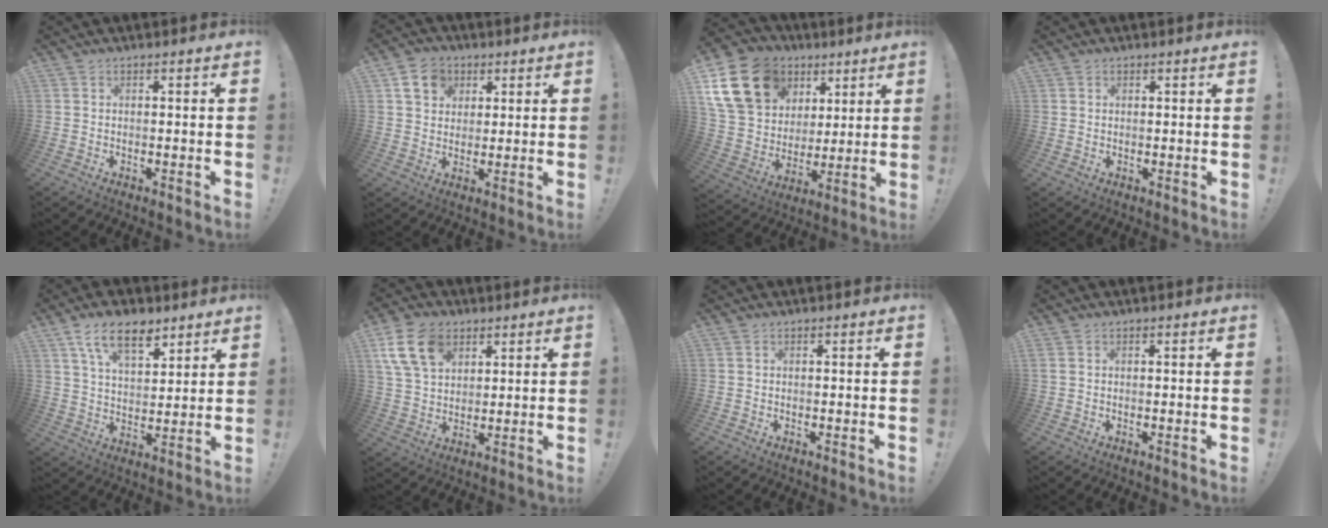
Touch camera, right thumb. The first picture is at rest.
{"total": 8.6, "force": [3.9, 6.9, 3.2], "torque": [-0.046, -0.011, 0.078]}
{"total": 20.6, "force": [9.2, 15.9, 9.5], "torque": [-0.169, -0.031, 0.198]}
{"total": 1.8, "force": [0.9, 1.6, -0.1], "torque": [0.007, -0.008, 0.014]}
{"total": 12.2, "force": [7.8, 5.6, 7.5], "torque": [-0.127, -0.030, 0.143]}
{"total": 13.5, "force": [6.7, 9.2, 7.2], "torque": [-0.135, -0.019, 0.132]}
{"total": 0.0}
{"total": 0.8, "force": [0.3, 0.5, 0.5], "torque": [-0.013, 0.003, 0.006]}